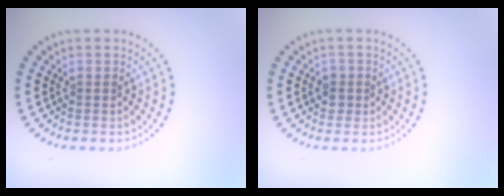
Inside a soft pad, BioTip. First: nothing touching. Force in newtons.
{"total": 1.3, "press": 1.2, "slide": 0.6}